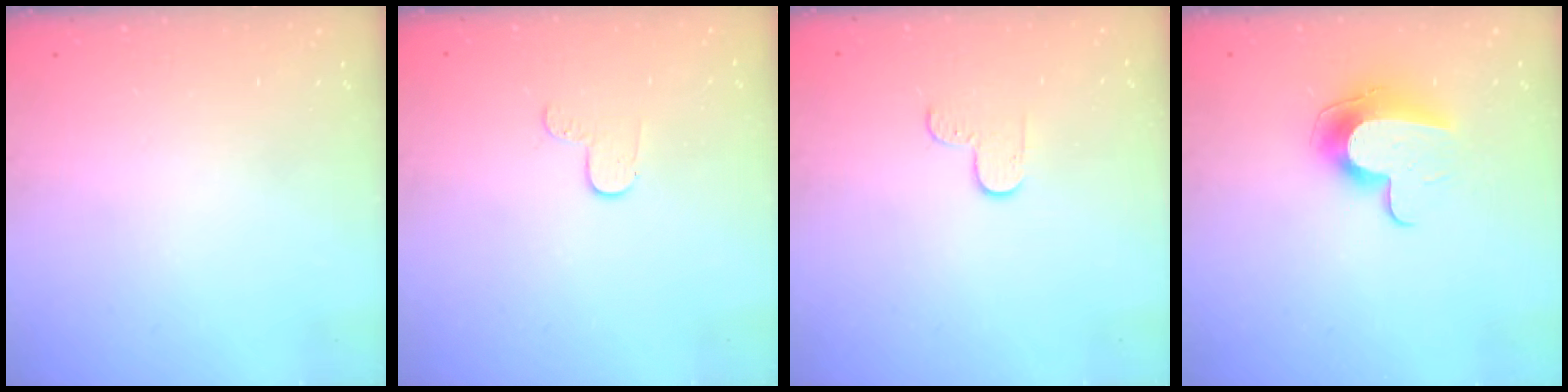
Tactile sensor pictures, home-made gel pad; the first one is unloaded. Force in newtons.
{"total": 5.5, "press": 5.5, "slide": 0.6}
{"total": 3.6, "press": 3.5, "slide": 0.4}
{"total": 11.2, "press": 11.2, "slide": 0.7}